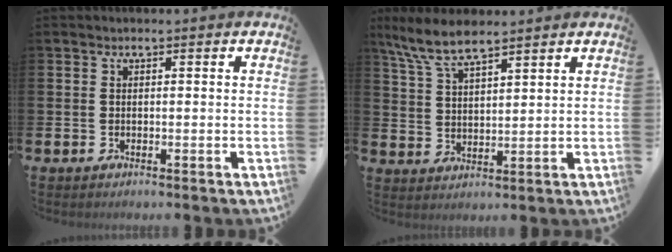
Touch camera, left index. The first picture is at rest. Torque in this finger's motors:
{"motor_torque": [0.05, -0.28, 0.64, 0.08]}